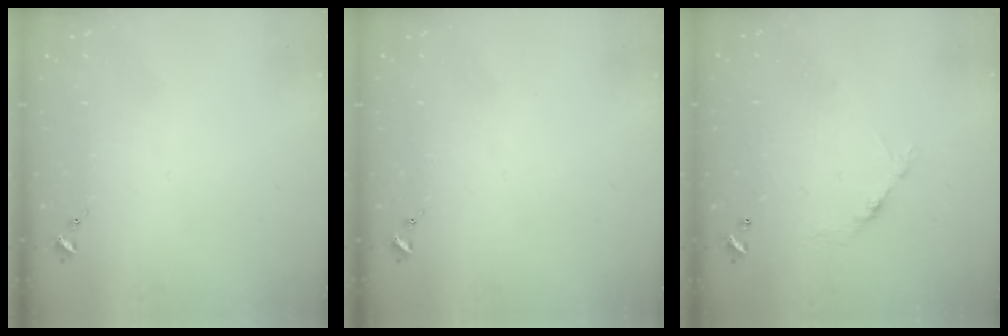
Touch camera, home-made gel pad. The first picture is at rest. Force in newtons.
{"total": 0.0}
{"total": 6.7, "press": 6.7, "slide": 0.5}